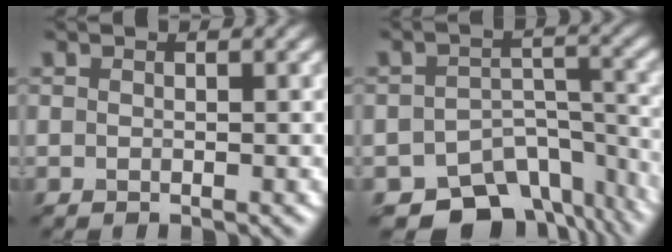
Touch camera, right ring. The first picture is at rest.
{"total": 9.8, "force": [-7.5, 5.4, 3.2], "torque": [-0.034, -0.009, -0.098]}